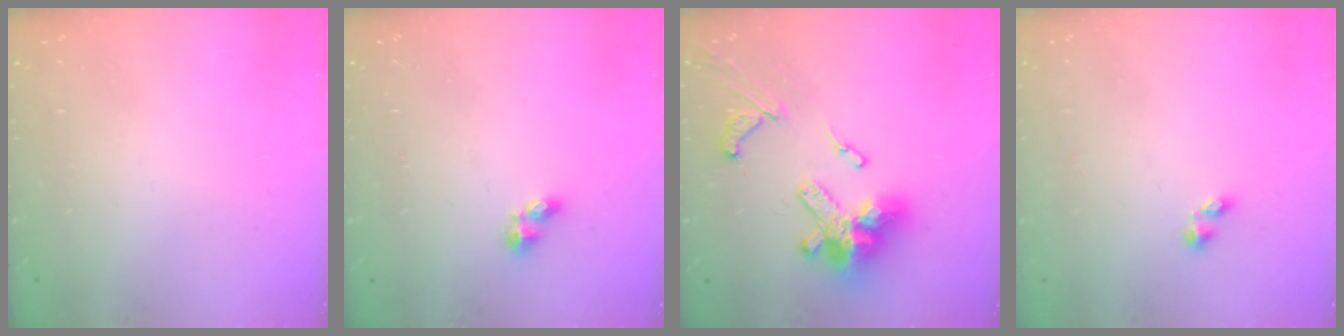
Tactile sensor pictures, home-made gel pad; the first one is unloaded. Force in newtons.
{"total": 3.2, "press": 3.2, "slide": 0.5}
{"total": 17.9, "press": 17.7, "slide": 2.1}
{"total": 1.6, "press": 1.5, "slide": 0.4}